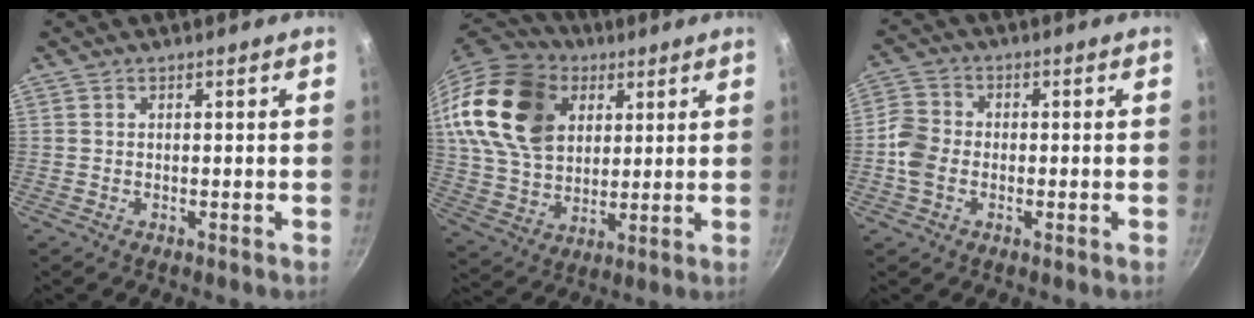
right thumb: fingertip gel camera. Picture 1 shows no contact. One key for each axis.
{"total": 24.4, "fx": 9.1, "fy": 17.1, "fz": 14.9, "tx": -0.266, "ty": -0.007, "tz": 0.169}
{"total": 6.0, "fx": -1.4, "fy": 4.7, "fz": 3.5, "tx": -0.066, "ty": 0.017, "tz": -0.038}